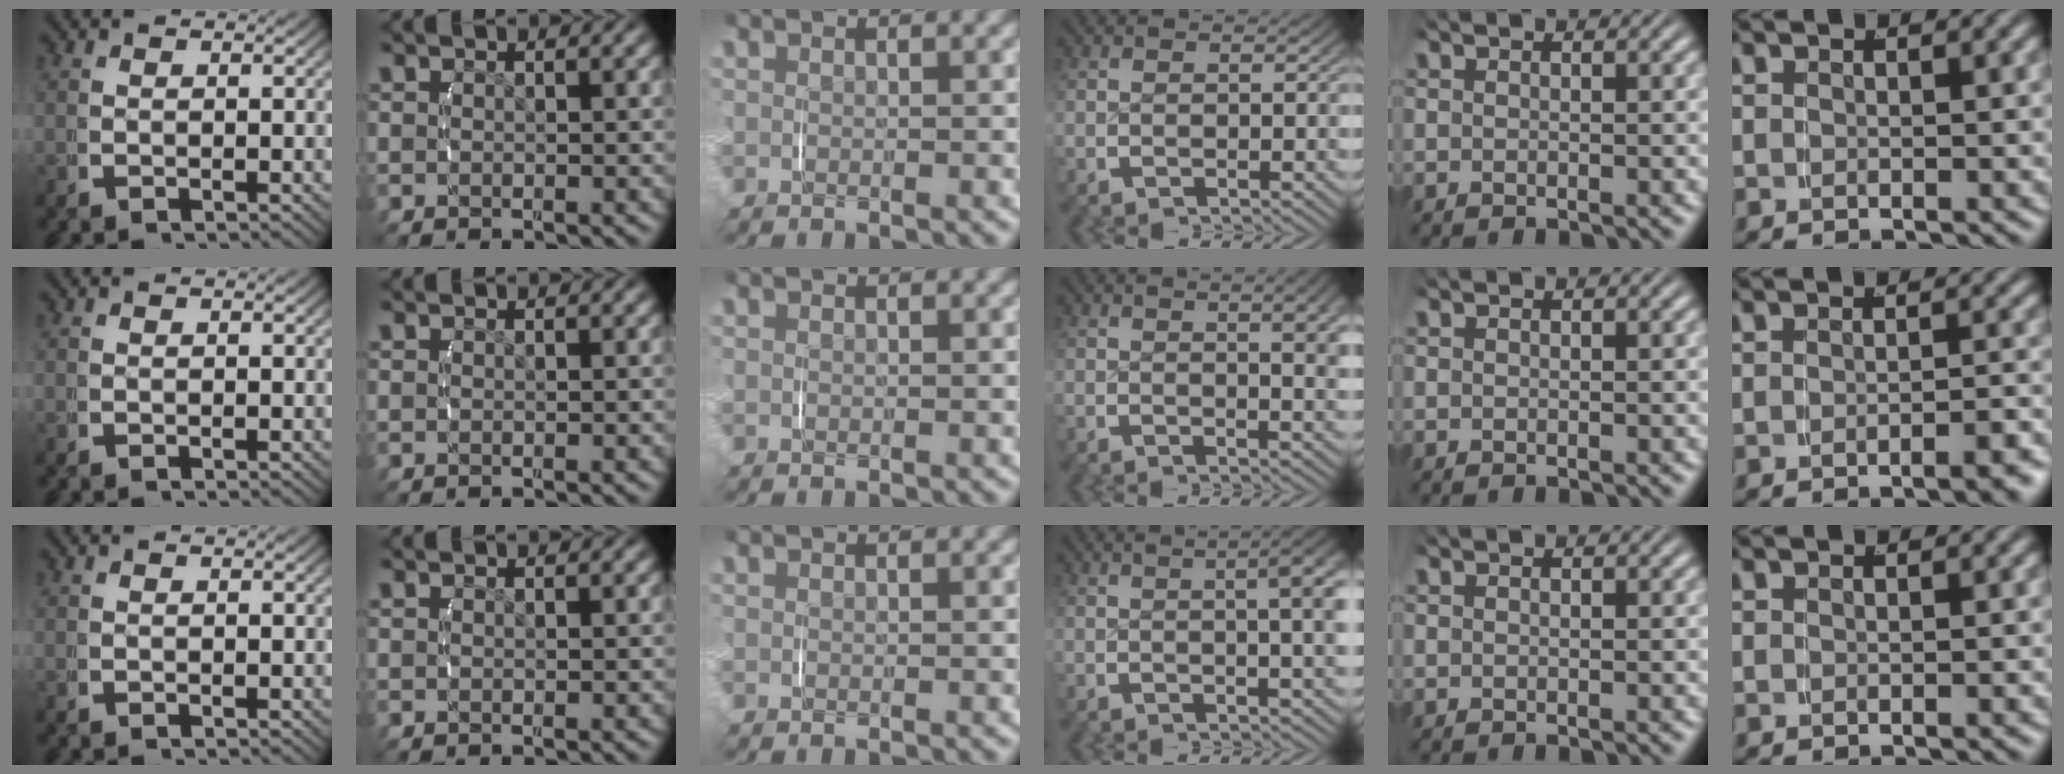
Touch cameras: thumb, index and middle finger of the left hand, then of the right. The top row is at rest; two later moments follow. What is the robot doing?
{"motion": "lift_and_place", "object": "string"}